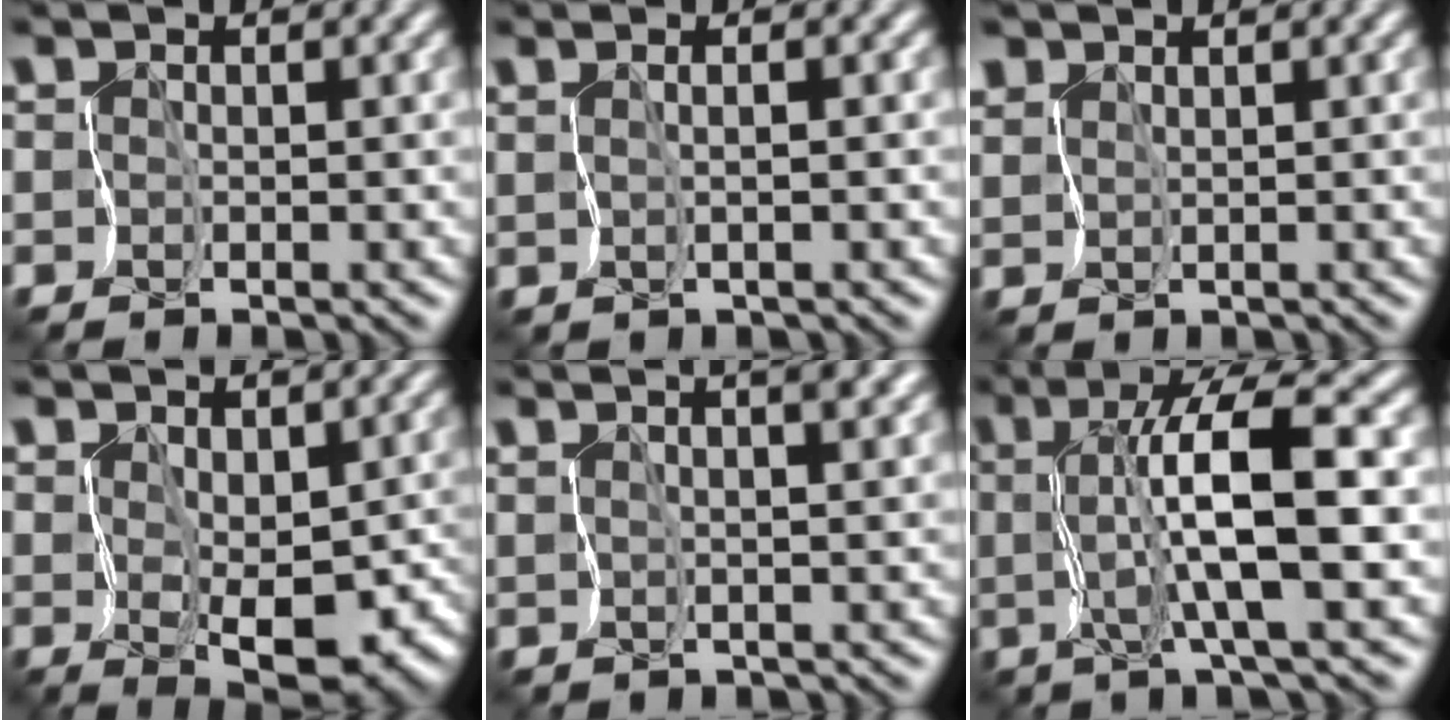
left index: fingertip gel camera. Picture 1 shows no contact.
{"total": 1.4, "force": [0.1, -1.3, -0.4], "torque": [0.005, -0.014, 0.021]}
{"total": 1.9, "force": [1.9, 0.2, -0.2], "torque": [-0.018, -0.008, 0.049]}
{"total": 7.6, "force": [-0.7, 4.2, 6.3], "torque": [-0.092, -0.034, 0.011]}
{"total": 4.1, "force": [2.8, 0.8, 2.9], "torque": [-0.034, -0.001, 0.049]}
{"total": 5.6, "force": [0.1, -0.7, 5.5], "torque": [-0.109, -0.005, 0.014]}